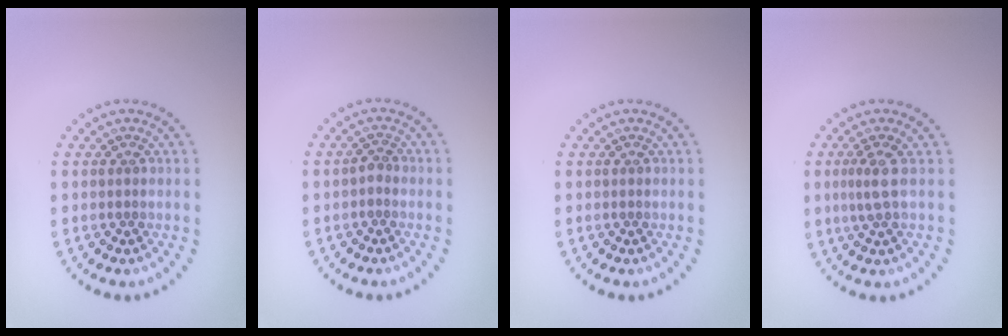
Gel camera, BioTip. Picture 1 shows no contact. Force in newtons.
{"total": 0.9, "press": 0.6, "slide": 0.7}
{"total": 0.0}
{"total": 1.8, "press": 1.3, "slide": 1.1}